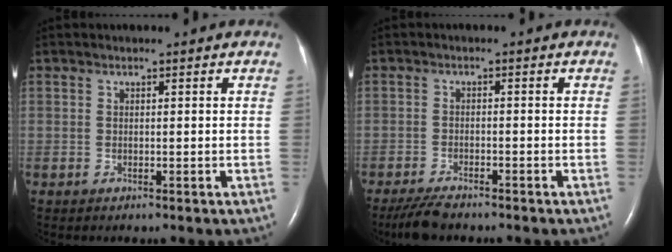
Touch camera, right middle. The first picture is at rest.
{"total": 4.4, "force": [-3.8, 0.8, 2.1], "torque": [-0.046, -0.013, -0.067]}